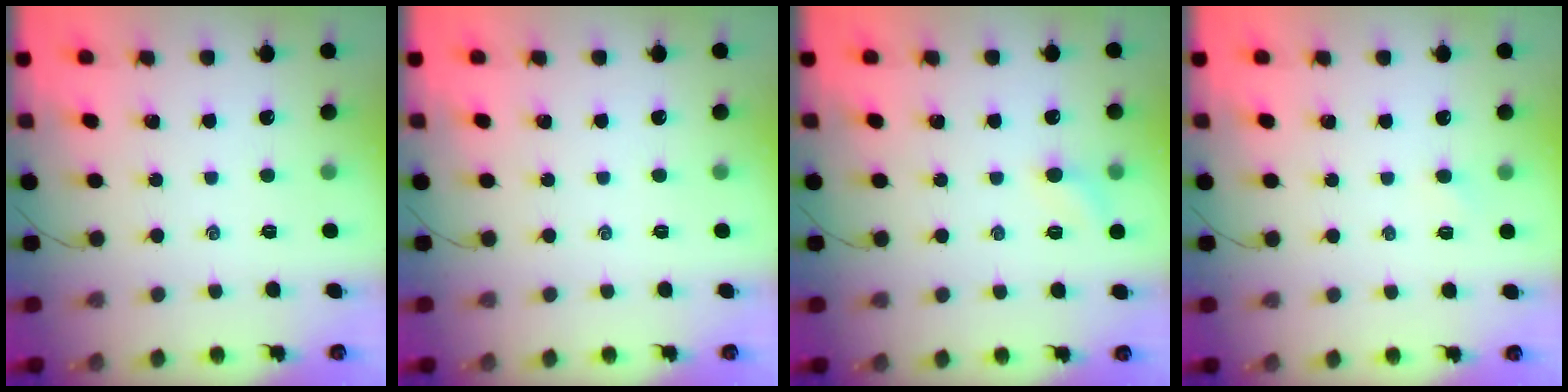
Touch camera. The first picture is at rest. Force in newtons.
{"total": 0.0}
{"total": 5.8, "press": 5.6, "slide": 1.8}
{"total": 1.4, "press": 1.3, "slide": 0.4}